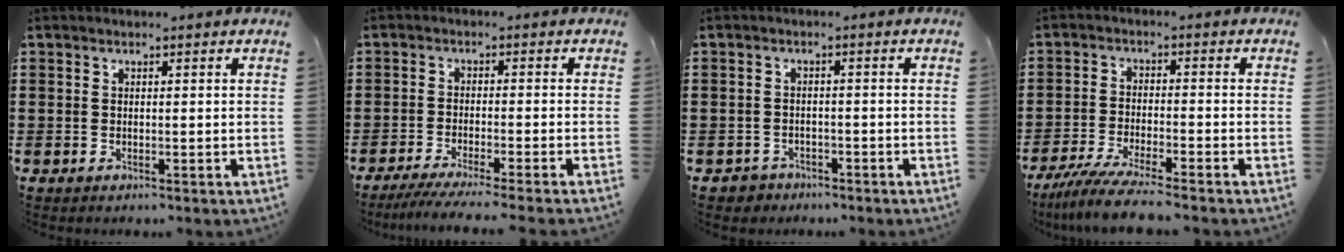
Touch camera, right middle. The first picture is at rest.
{"total": 3.6, "force": [-3.1, -0.4, 1.8], "torque": [-0.037, -0.012, -0.060]}
{"total": 1.7, "force": [-1.5, 0.7, -0.2], "torque": [-0.004, 0.000, -0.035]}
{"total": 5.8, "force": [-5.1, -0.2, 2.7], "torque": [-0.064, -0.021, -0.099]}